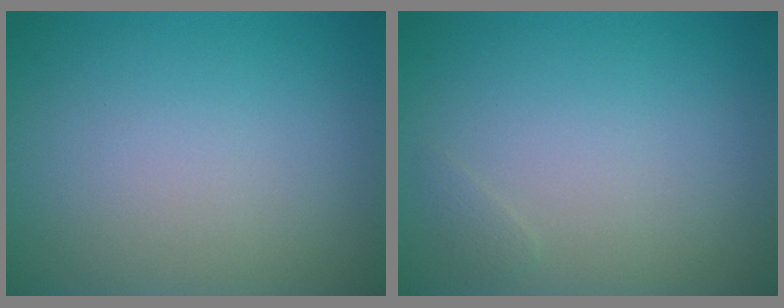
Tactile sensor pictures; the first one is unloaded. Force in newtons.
{"total": 0.5, "press": 0.5, "slide": 0.0}